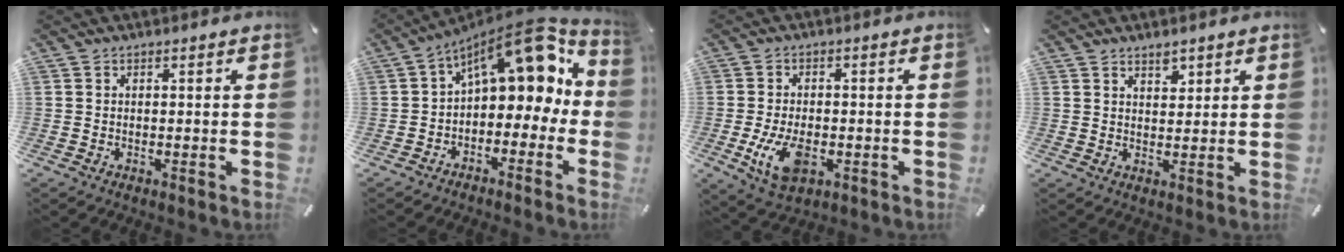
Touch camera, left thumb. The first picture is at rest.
{"total": 15.1, "force": [7.2, 8.2, 10.4], "torque": [-0.135, -0.055, 0.120]}
{"total": 8.6, "force": [-2.4, 5.2, 6.4], "torque": [-0.140, -0.003, -0.044]}
{"total": 2.8, "force": [2.2, 1.5, 0.7], "torque": [0.008, -0.014, 0.035]}